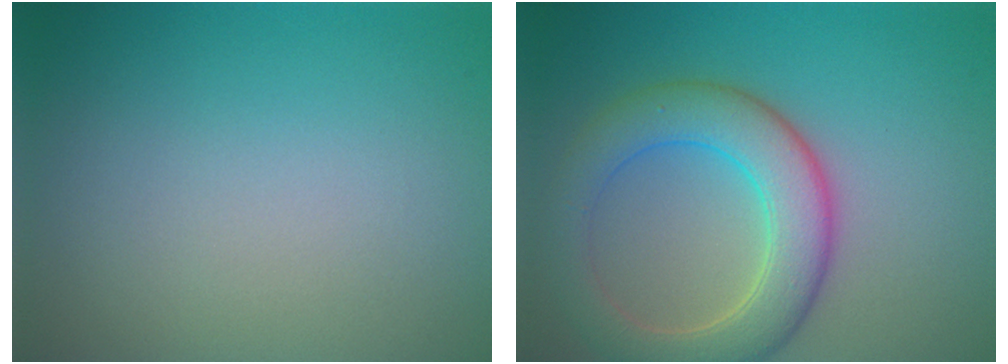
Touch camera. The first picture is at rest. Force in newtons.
{"total": 6.5, "press": 6.5, "slide": 0.5}